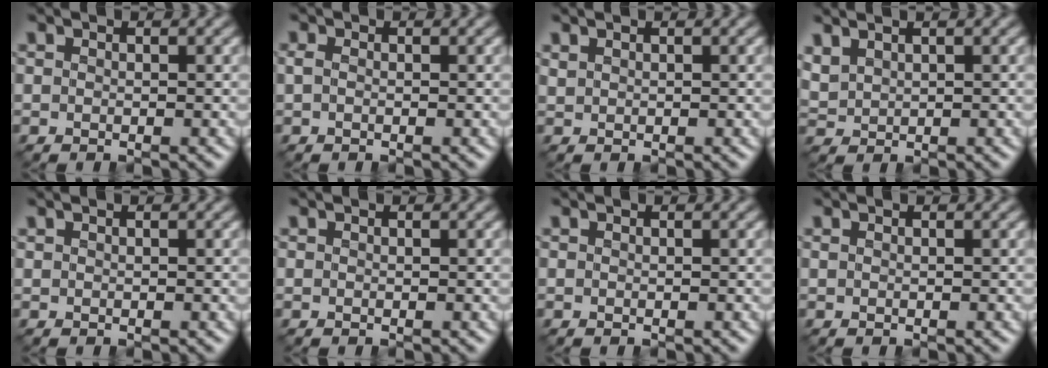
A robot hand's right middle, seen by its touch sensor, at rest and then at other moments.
{"total": 0.8, "force": [-0.1, 0.6, 0.6], "torque": [-0.015, -0.001, -0.003]}
{"total": 0.5, "force": [0.5, 0.2, 0.1], "torque": [-0.008, -0.001, 0.015]}
{"total": 2.1, "force": [1.5, 1.1, 1.0], "torque": [-0.028, 0.010, 0.037]}
{"total": 0.0}
{"total": 0.0}
{"total": 0.0}
{"total": 0.0}